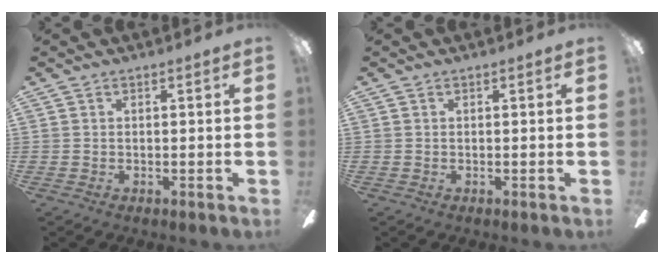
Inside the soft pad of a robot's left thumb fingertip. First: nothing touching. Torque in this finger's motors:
{"motor_torque": [0.02, 0.02, -0.21, 0.21, 0.00]}